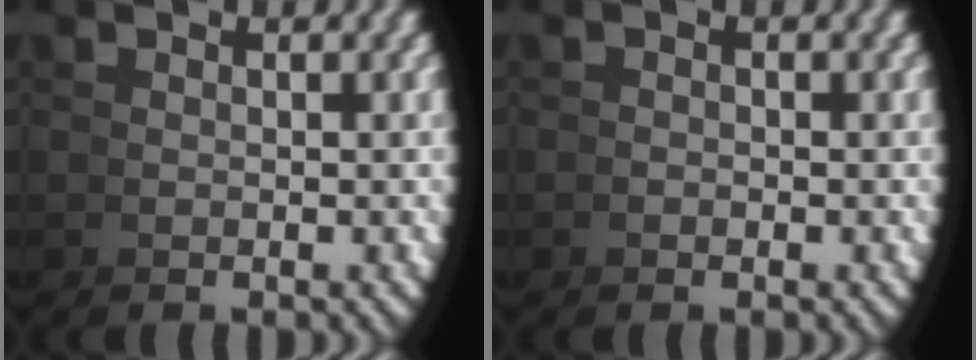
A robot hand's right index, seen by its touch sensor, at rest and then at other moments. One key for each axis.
{"total": 0.9, "fx": -0.3, "fy": -0.8, "fz": -0.3, "tx": 0.011, "ty": 0.004, "tz": -0.010}